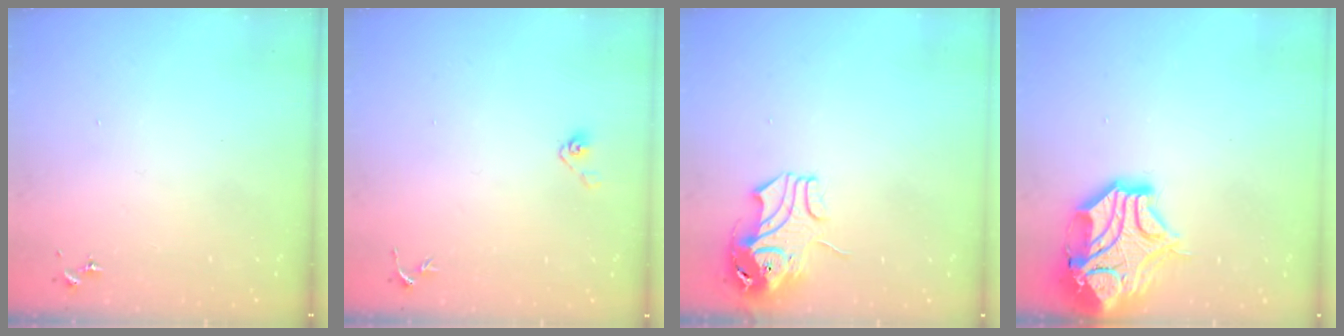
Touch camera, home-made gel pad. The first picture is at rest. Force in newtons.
{"total": 4.0, "press": 3.4, "slide": 2.0}
{"total": 9.5, "press": 9.4, "slide": 1.2}
{"total": 17.6, "press": 17.4, "slide": 2.6}